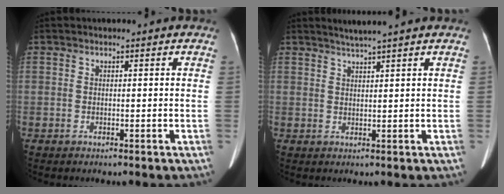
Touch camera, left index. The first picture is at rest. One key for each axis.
{"total": 4.3, "fx": 3.7, "fy": -0.8, "fz": 2.0, "tx": -0.033, "ty": 0.016, "tz": 0.054}